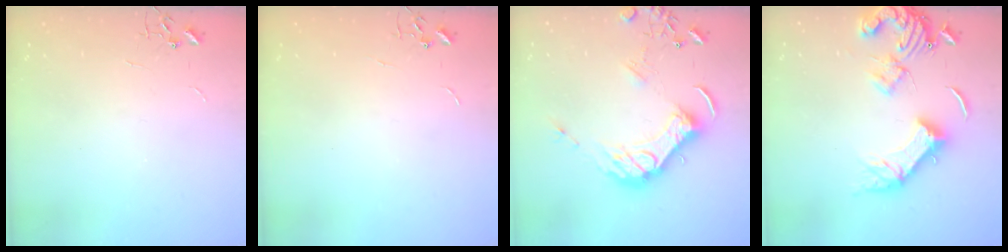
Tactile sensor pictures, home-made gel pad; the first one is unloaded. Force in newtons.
{"total": 0.0}
{"total": 16.3, "press": 16.2, "slide": 2.0}
{"total": 17.4, "press": 17.3, "slide": 2.4}